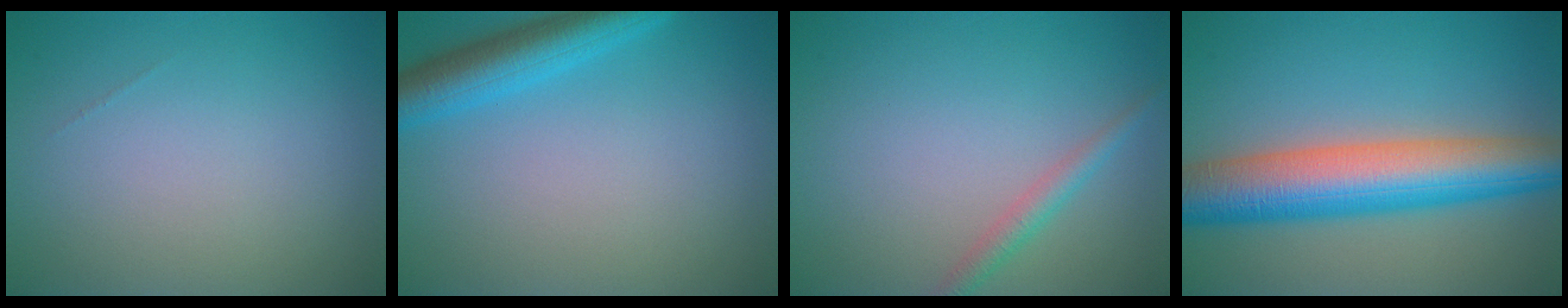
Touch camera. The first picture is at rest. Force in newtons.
{"total": 4.7, "press": 4.7, "slide": 0.3}
{"total": 1.8, "press": 1.8, "slide": 0.0}
{"total": 10.1, "press": 10.1, "slide": 0.3}